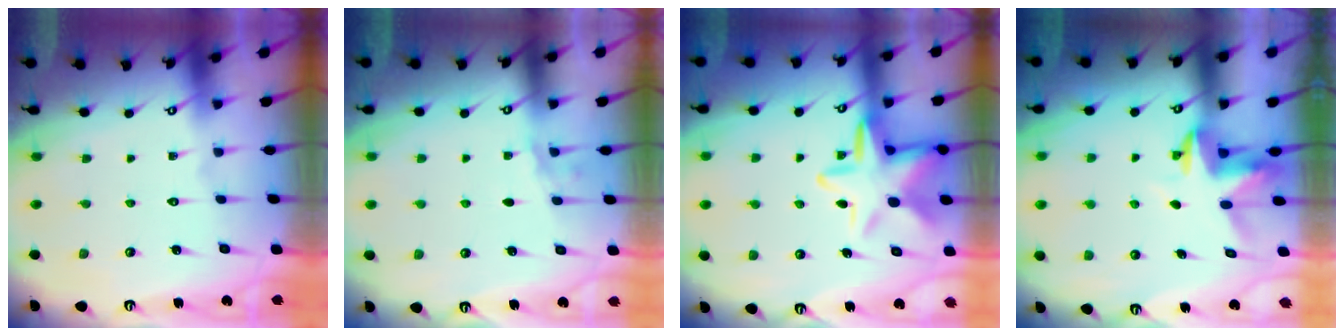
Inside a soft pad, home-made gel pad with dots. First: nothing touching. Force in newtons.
{"total": 2.7, "press": 2.4, "slide": 1.4}
{"total": 13.0, "press": 12.9, "slide": 1.8}
{"total": 3.9, "press": 3.8, "slide": 0.3}